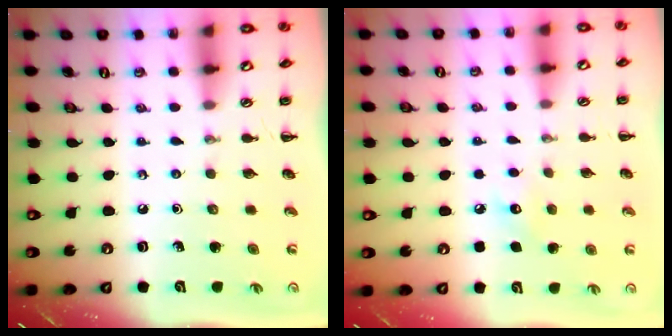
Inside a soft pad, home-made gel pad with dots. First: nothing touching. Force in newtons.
{"total": 6.2, "press": 6.0, "slide": 1.8}